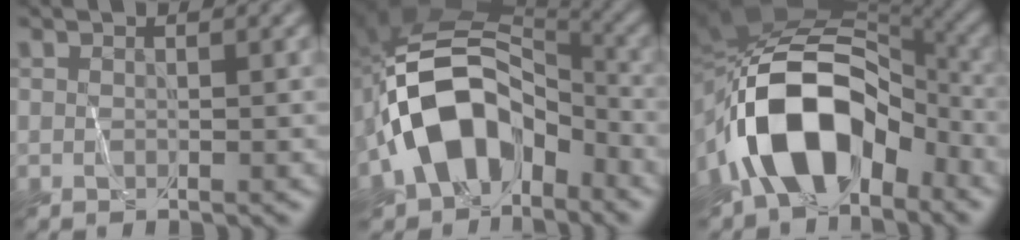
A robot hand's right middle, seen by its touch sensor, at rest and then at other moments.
{"total": 11.4, "force": [-5.0, 7.4, 7.1], "torque": [-0.115, 0.016, -0.091]}
{"total": 12.1, "force": [-5.7, 7.0, 7.9], "torque": [-0.124, 0.016, -0.099]}